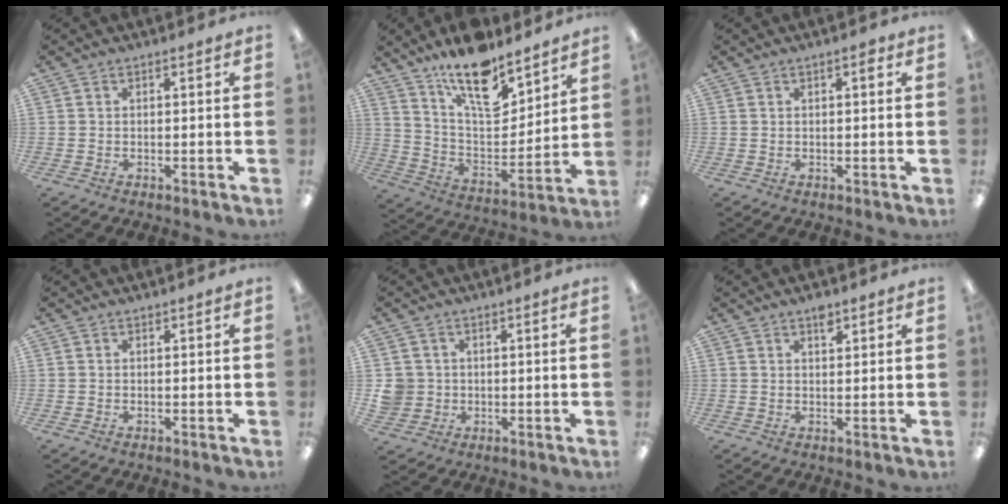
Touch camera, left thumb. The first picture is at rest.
{"total": 17.2, "force": [12.7, 6.6, 9.4], "torque": [-0.162, -0.086, 0.223]}
{"total": 1.5, "force": [0.7, 0.5, 1.2], "torque": [-0.018, 0.000, 0.009]}
{"total": 0.0}
{"total": 4.7, "force": [0.2, 4.6, 0.8], "torque": [-0.024, 0.007, 0.003]}
{"total": 2.6, "force": [1.8, 1.1, 1.4], "torque": [-0.014, -0.006, 0.030]}